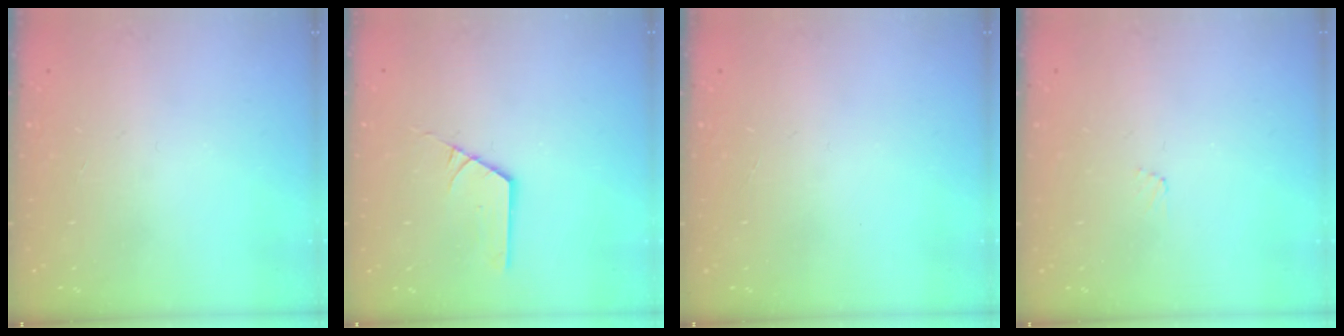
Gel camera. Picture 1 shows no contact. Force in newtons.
{"total": 2.4, "press": 2.3, "slide": 0.3}
{"total": 0.0}
{"total": 3.5, "press": 3.5, "slide": 0.4}